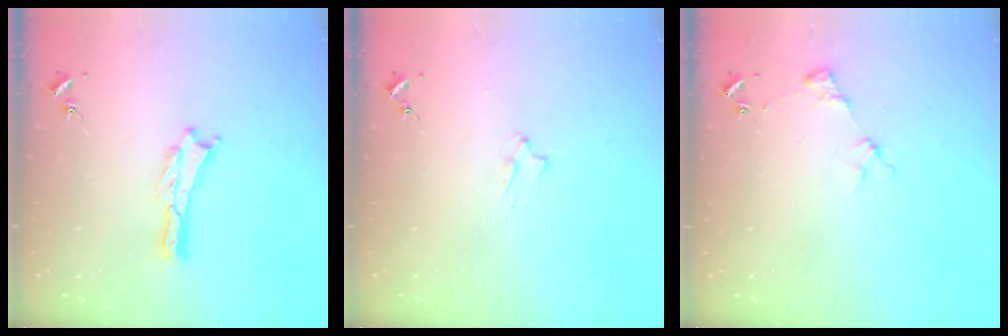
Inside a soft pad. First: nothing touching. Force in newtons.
{"total": 2.1, "press": 2.1, "slide": 0.3}
{"total": 2.9, "press": 2.9, "slide": 0.4}